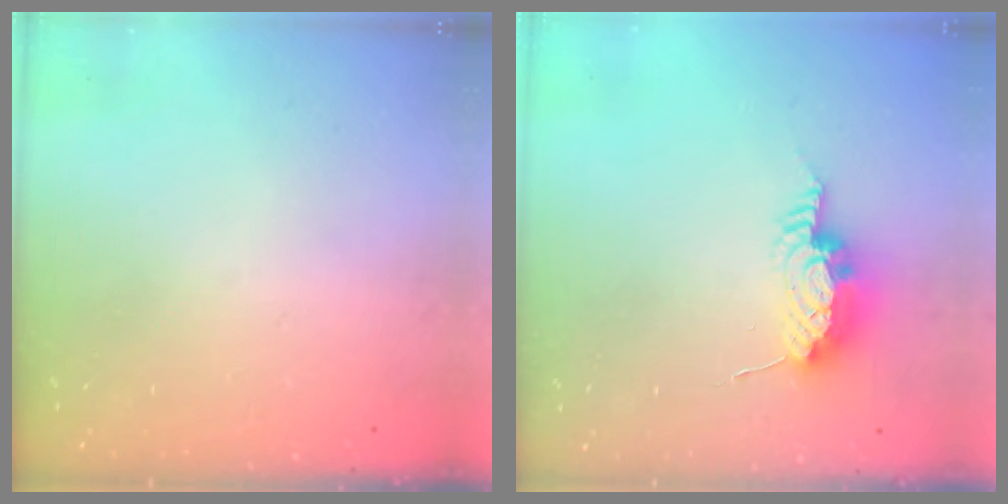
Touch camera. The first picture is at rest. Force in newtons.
{"total": 8.8, "press": 8.8, "slide": 0.5}